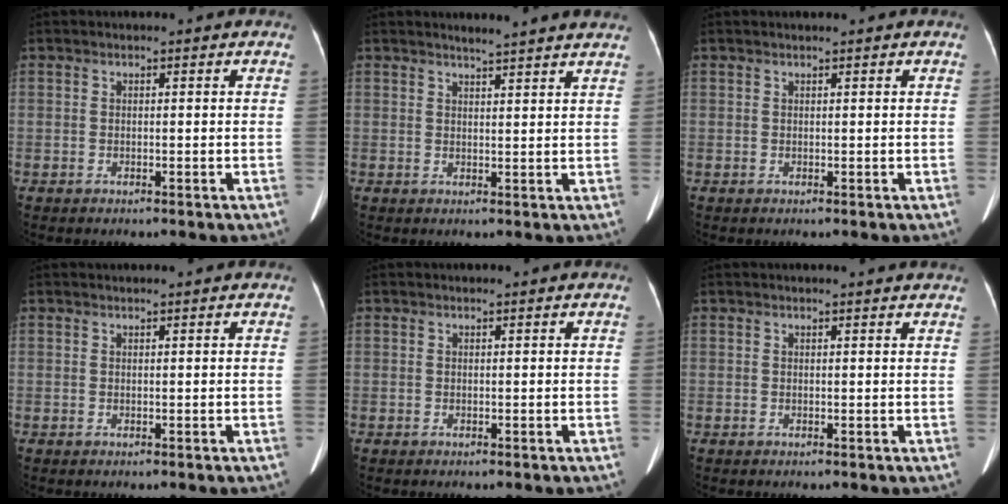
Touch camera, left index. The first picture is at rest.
{"total": 6.9, "force": [6.3, -0.4, 2.7], "torque": [-0.039, 0.008, 0.065]}
{"total": 0.7, "force": [0.6, 0.0, 0.3], "torque": [-0.006, 0.009, 0.013]}
{"total": 1.2, "force": [1.1, 0.0, 0.4], "torque": [-0.005, 0.015, 0.022]}
{"total": 0.0}
{"total": 3.6, "force": [3.5, 0.0, 1.0], "torque": [-0.016, 0.007, 0.031]}